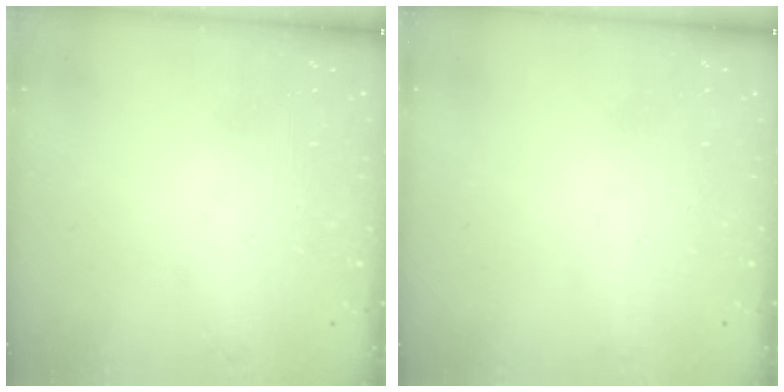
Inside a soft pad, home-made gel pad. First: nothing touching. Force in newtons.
{"total": 0.0}